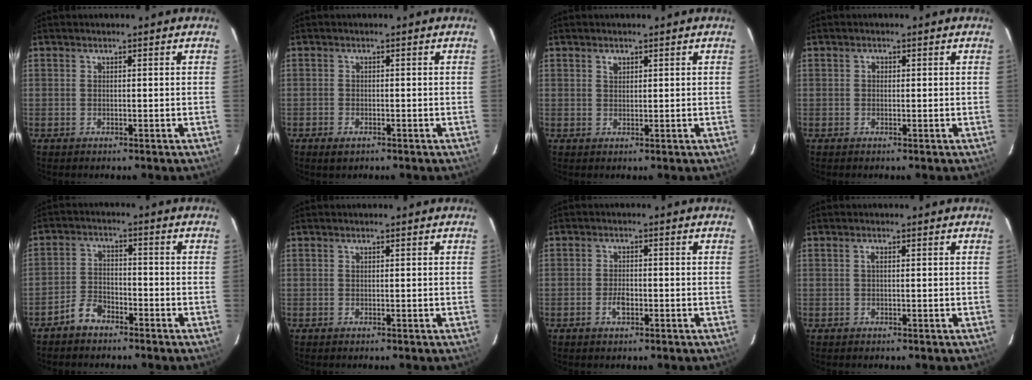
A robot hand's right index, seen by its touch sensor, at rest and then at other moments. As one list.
[{"total": 2.0, "force": [-1.3, 1.2, 0.9], "torque": [-0.021, -0.003, -0.025]}, {"total": 1.2, "force": [0.7, 0.9, 0.6], "torque": [-0.009, 0.003, 0.012]}, {"total": 0.8, "force": [0.0, 0.7, 0.3], "torque": [-0.003, 0.003, -0.002]}, {"total": 4.7, "force": [-3.7, 2.4, 1.7], "torque": [-0.050, 0.014, -0.070]}, {"total": 0.0}, {"total": 2.8, "force": [-1.3, 1.5, 2.1], "torque": [-0.041, 0.000, -0.022]}, {"total": 0.7, "force": [0.1, 0.2, 0.7], "torque": [-0.014, 0.004, -0.001]}]